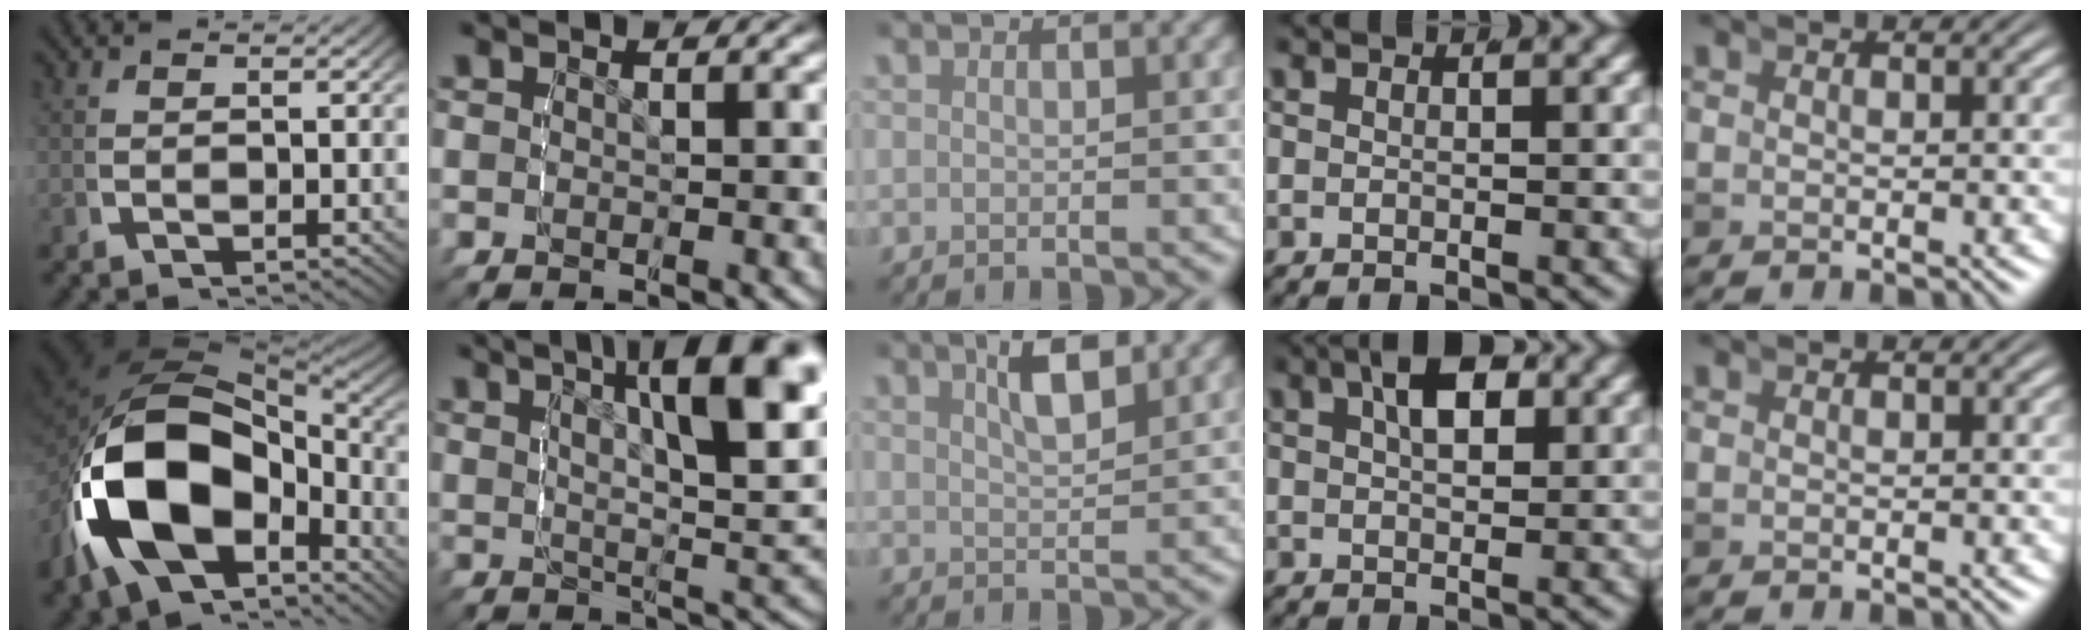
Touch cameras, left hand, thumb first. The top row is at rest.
{"thumb": {"total": 22.0, "force": [-1.9, 14.1, 16.8], "torque": [-0.359, -0.065, -0.004]}, "index": {"total": 12.8, "force": [5.7, 4.9, 10.3], "torque": [-0.131, 0.020, 0.083]}, "middle": {"total": 3.6, "force": [2.2, 1.0, 2.6], "torque": [-0.042, 0.003, 0.037]}, "ring": {"total": 4.0, "force": [1.7, 1.4, 3.3], "torque": [-0.043, 0.001, 0.028]}}